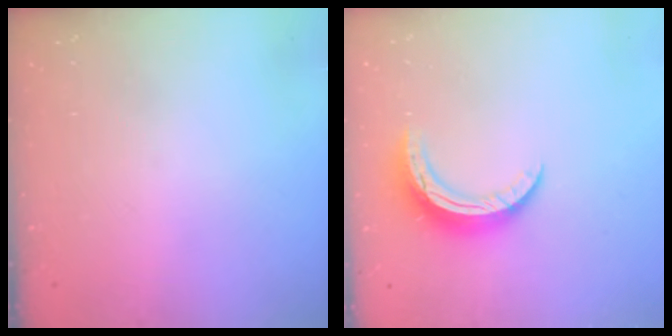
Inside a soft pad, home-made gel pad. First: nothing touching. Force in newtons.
{"total": 10.1, "press": 10.1, "slide": 0.1}